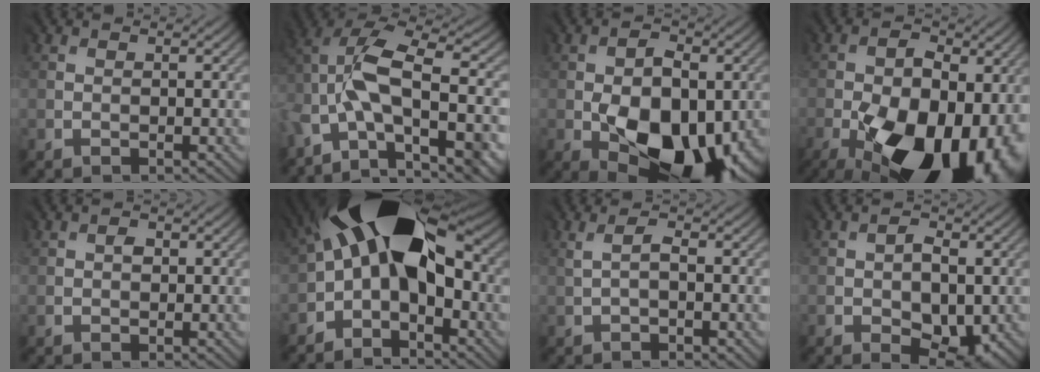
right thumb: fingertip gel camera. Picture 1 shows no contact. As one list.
[{"total": 13.9, "force": [-4.3, 5.9, 11.8], "torque": [-0.242, 0.001, -0.065]}, {"total": 14.0, "force": [-3.5, 8.8, 10.4], "torque": [-0.145, -0.032, -0.045]}, {"total": 20.6, "force": [-7.7, 12.1, 14.8], "torque": [-0.207, -0.027, -0.106]}, {"total": 0.8, "force": [-0.1, 0.7, 0.2], "torque": [-0.002, 0.000, 0.002]}, {"total": 15.5, "force": [0.8, 8.0, 13.2], "torque": [-0.226, 0.020, 0.006]}, {"total": 1.9, "force": [-0.6, 0.2, 1.8], "torque": [-0.036, 0.004, -0.008]}, {"total": 5.2, "force": [-1.0, 3.4, 3.7], "torque": [-0.057, -0.008, -0.011]}]